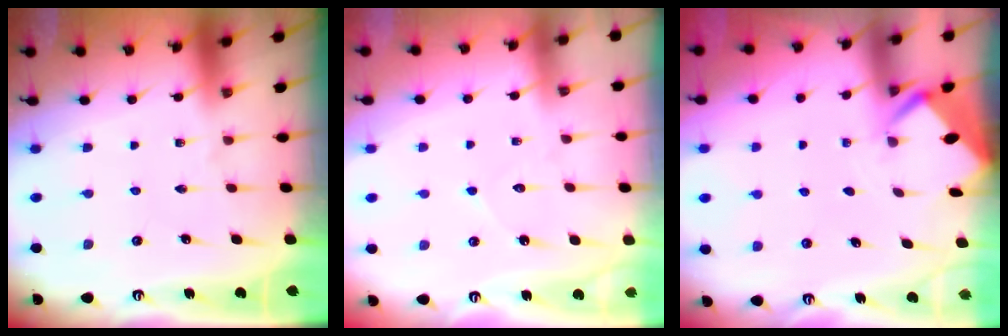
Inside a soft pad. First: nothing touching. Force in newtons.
{"total": 4.7, "press": 4.7, "slide": 0.5}
{"total": 2.4, "press": 2.4, "slide": 0.1}